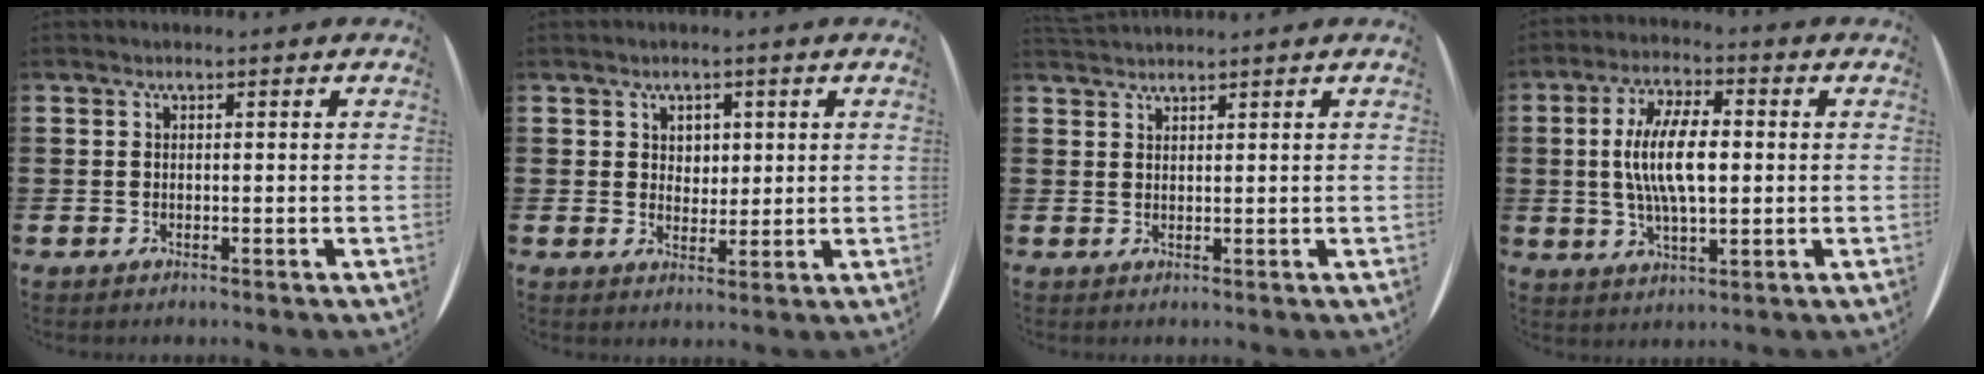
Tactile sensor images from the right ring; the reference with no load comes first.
{"total": 7.3, "force": [3.2, 6.4, 1.5], "torque": [-0.062, -0.035, 0.055]}
{"total": 1.4, "force": [1.4, -0.3, -0.3], "torque": [0.006, 0.000, 0.027]}
{"total": 8.8, "force": [0.5, 3.5, 8.1], "torque": [-0.172, 0.008, 0.002]}